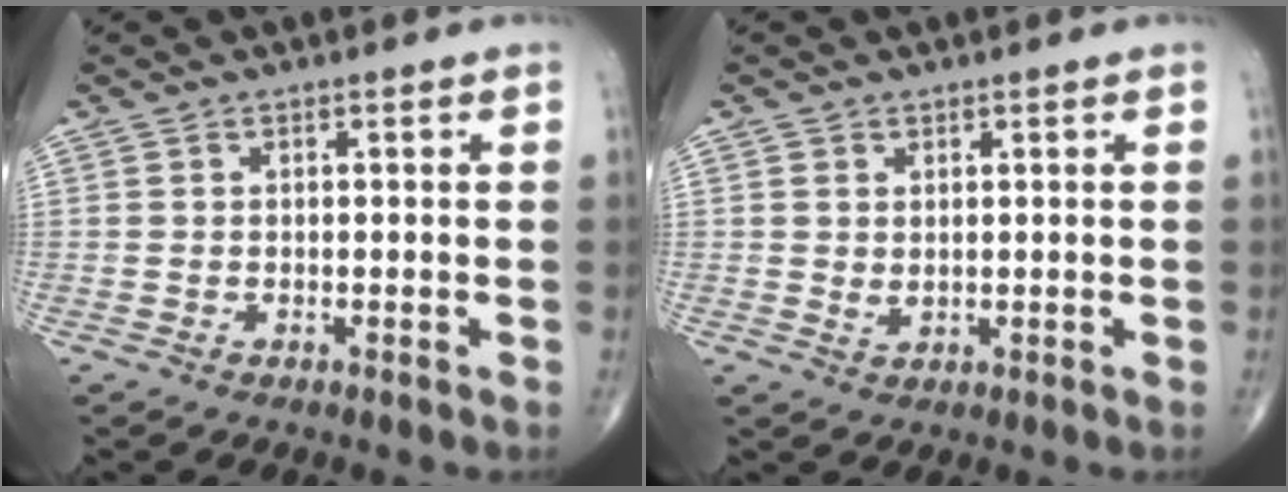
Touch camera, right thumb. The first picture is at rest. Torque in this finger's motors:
{"motor_torque": [-0.33, 0.24, 0.08, -0.05, -0.02]}